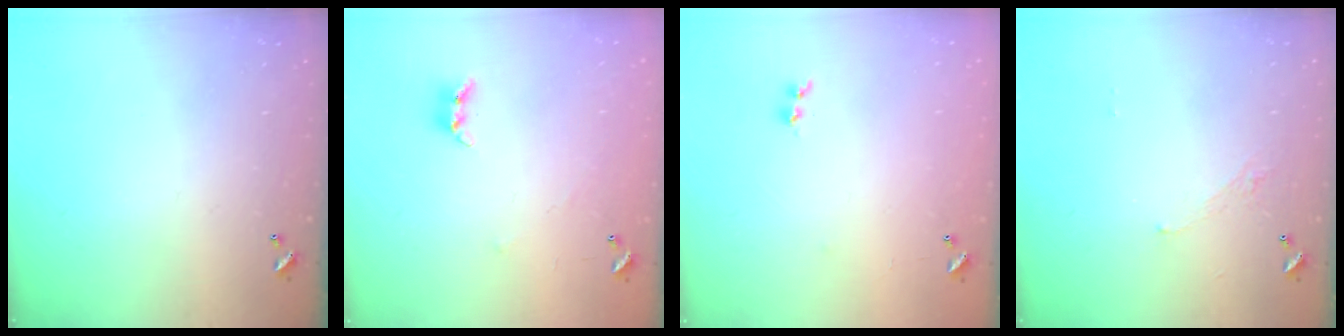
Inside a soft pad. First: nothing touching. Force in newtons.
{"total": 5.1, "press": 5.1, "slide": 0.5}
{"total": 6.8, "press": 6.8, "slide": 0.6}
{"total": 3.5, "press": 3.5, "slide": 0.3}